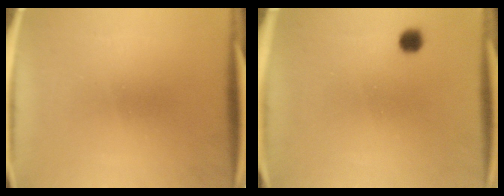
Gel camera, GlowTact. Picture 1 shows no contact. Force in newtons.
{"total": 2.6}